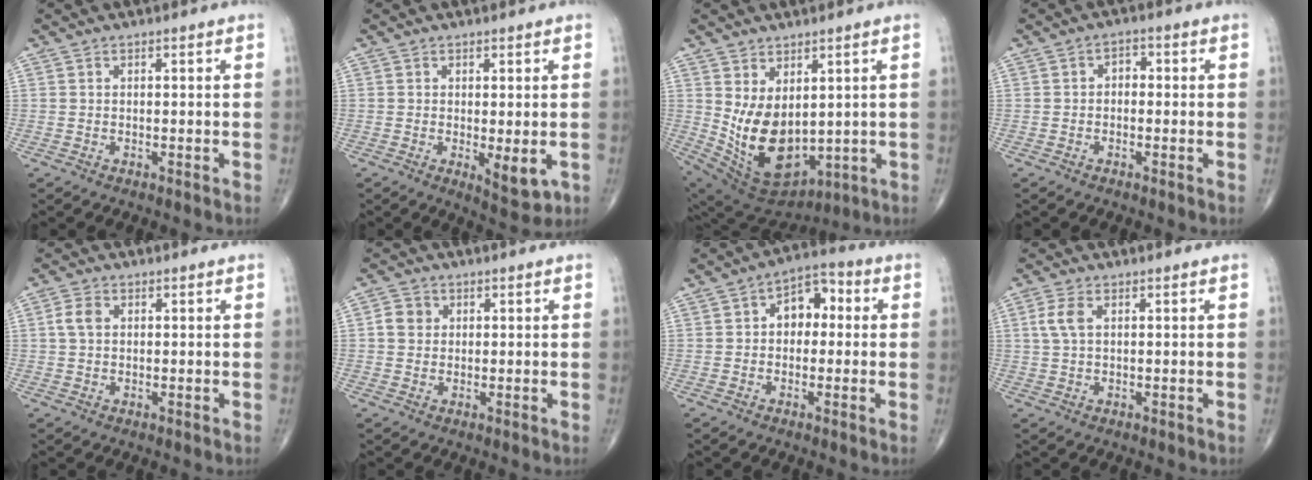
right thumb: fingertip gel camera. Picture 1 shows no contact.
{"total": 5.2, "force": [-1.0, 2.0, 4.7], "torque": [-0.059, -0.014, -0.007]}
{"total": 13.9, "force": [1.3, 8.5, 10.9], "torque": [-0.178, -0.025, 0.059]}
{"total": 2.3, "force": [-0.2, 1.7, 1.6], "torque": [-0.009, 0.011, -0.013]}
{"total": 3.1, "force": [0.6, 2.2, 2.1], "torque": [-0.045, 0.006, 0.008]}
{"total": 3.4, "force": [0.6, 3.1, 1.4], "torque": [-0.013, 0.005, 0.006]}
{"total": 7.5, "force": [0.7, 5.1, 5.4], "torque": [-0.048, 0.028, -0.002]}
{"total": 3.7, "force": [1.0, 2.0, 3.0], "torque": [-0.077, 0.009, 0.019]}